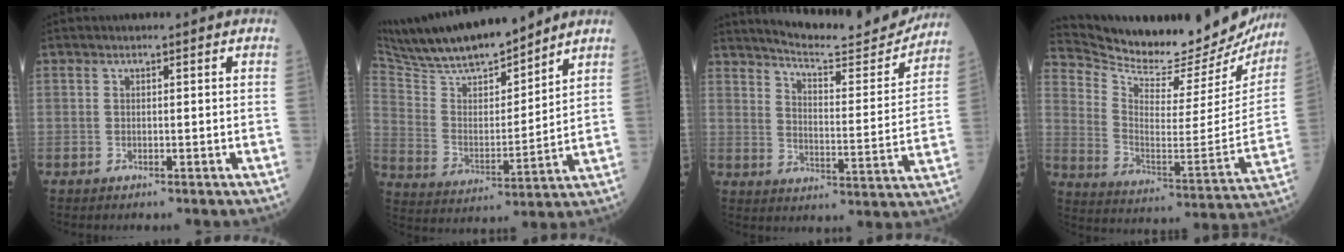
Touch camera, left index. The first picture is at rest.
{"total": 17.8, "force": [15.8, 2.6, 7.9], "torque": [-0.148, 0.005, 0.281]}
{"total": 16.9, "force": [16.2, 1.4, 4.8], "torque": [-0.073, -0.050, 0.216]}
{"total": 24.7, "force": [23.3, 5.2, 6.2], "torque": [-0.109, -0.080, 0.322]}